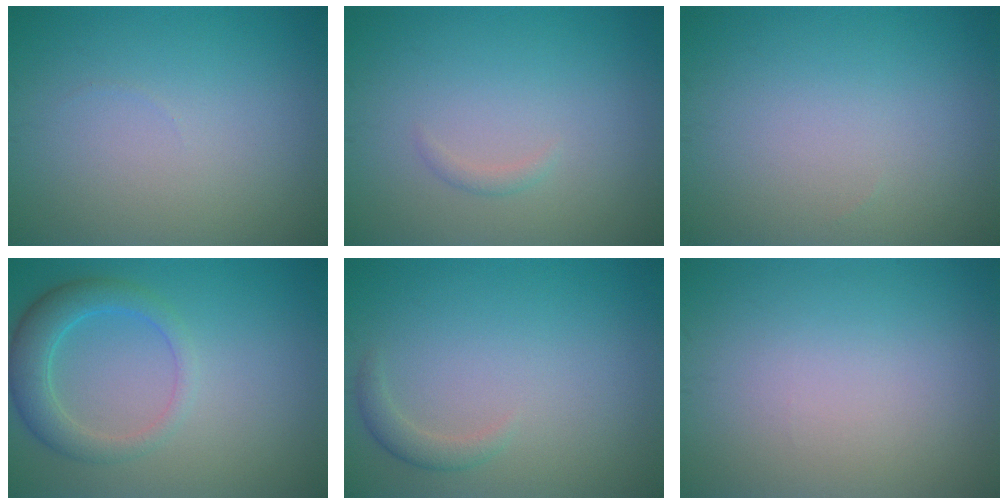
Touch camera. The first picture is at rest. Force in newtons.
{"total": 0.7, "press": 0.7, "slide": 0.0}
{"total": 0.0}
{"total": 3.8, "press": 3.8, "slide": 0.2}
{"total": 1.5, "press": 1.5, "slide": 0.1}
{"total": 0.0}